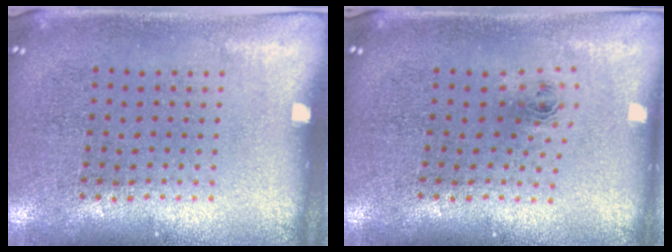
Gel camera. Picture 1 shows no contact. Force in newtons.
{"total": 0.9, "press": 0.4, "slide": 0.8}